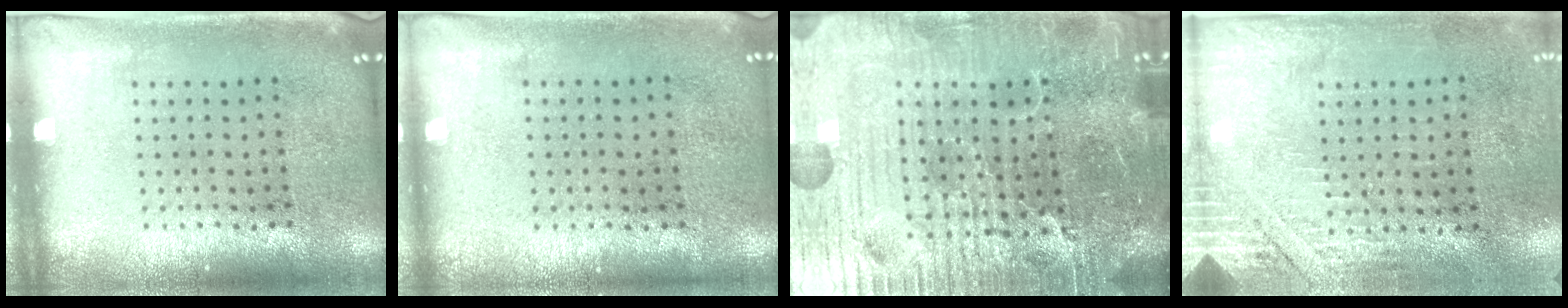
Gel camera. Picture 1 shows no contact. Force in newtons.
{"total": 0.0}
{"total": 6.8, "press": 6.1, "slide": 3.0}
{"total": 2.8, "press": 2.5, "slide": 1.3}